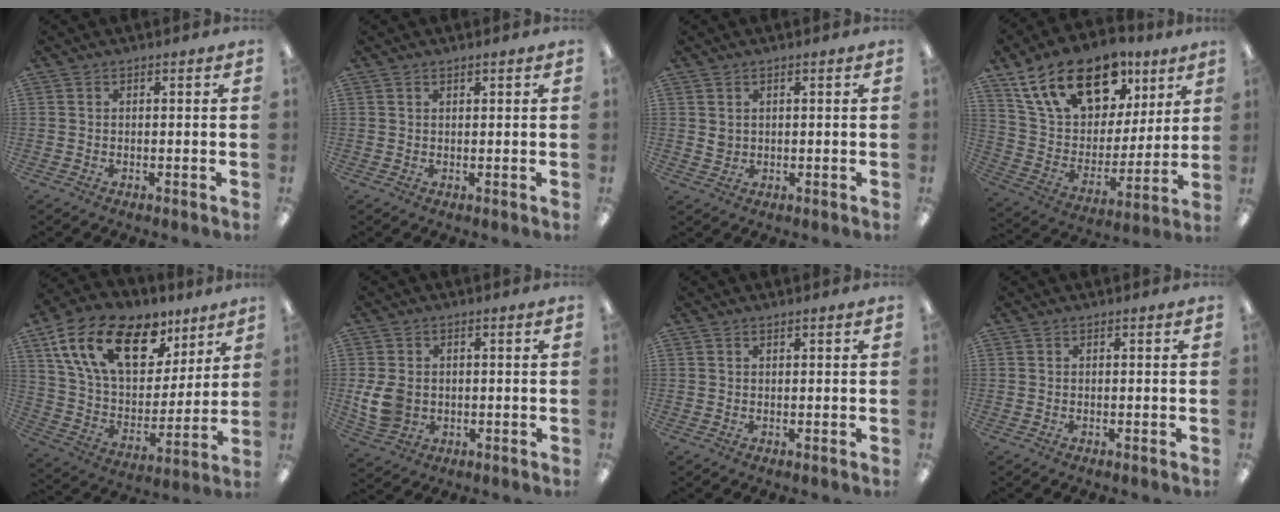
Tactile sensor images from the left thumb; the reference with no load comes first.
{"total": 0.9, "force": [0.7, 0.3, 0.3], "torque": [-0.007, 0.000, 0.014]}
{"total": 1.9, "force": [1.0, 1.6, 0.5], "torque": [-0.004, 0.000, 0.015]}
{"total": 22.1, "force": [13.4, 12.9, 12.0], "torque": [-0.208, -0.059, 0.242]}
{"total": 21.7, "force": [11.8, 12.3, 13.6], "torque": [-0.249, -0.050, 0.211]}
{"total": 7.4, "force": [-0.3, 6.1, 4.2], "torque": [-0.095, 0.006, -0.002]}
{"total": 0.6, "force": [0.5, 0.2, 0.3], "torque": [-0.007, 0.002, 0.009]}
{"total": 0.0}